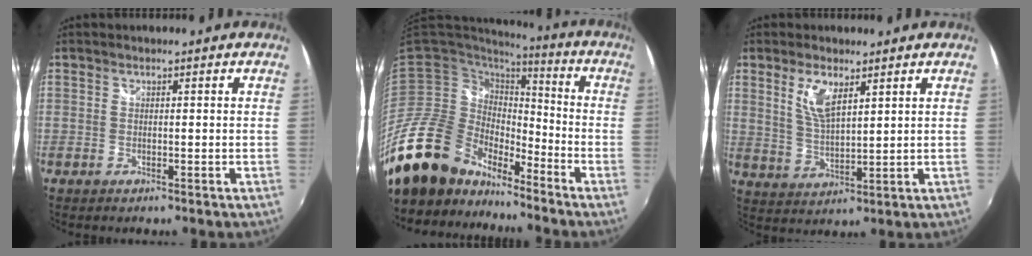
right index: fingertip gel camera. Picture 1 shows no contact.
{"total": 19.6, "force": [-15.8, 9.2, 7.1], "torque": [-0.147, -0.002, -0.289]}
{"total": 6.5, "force": [3.4, 2.4, 5.0], "torque": [-0.096, -0.003, 0.069]}